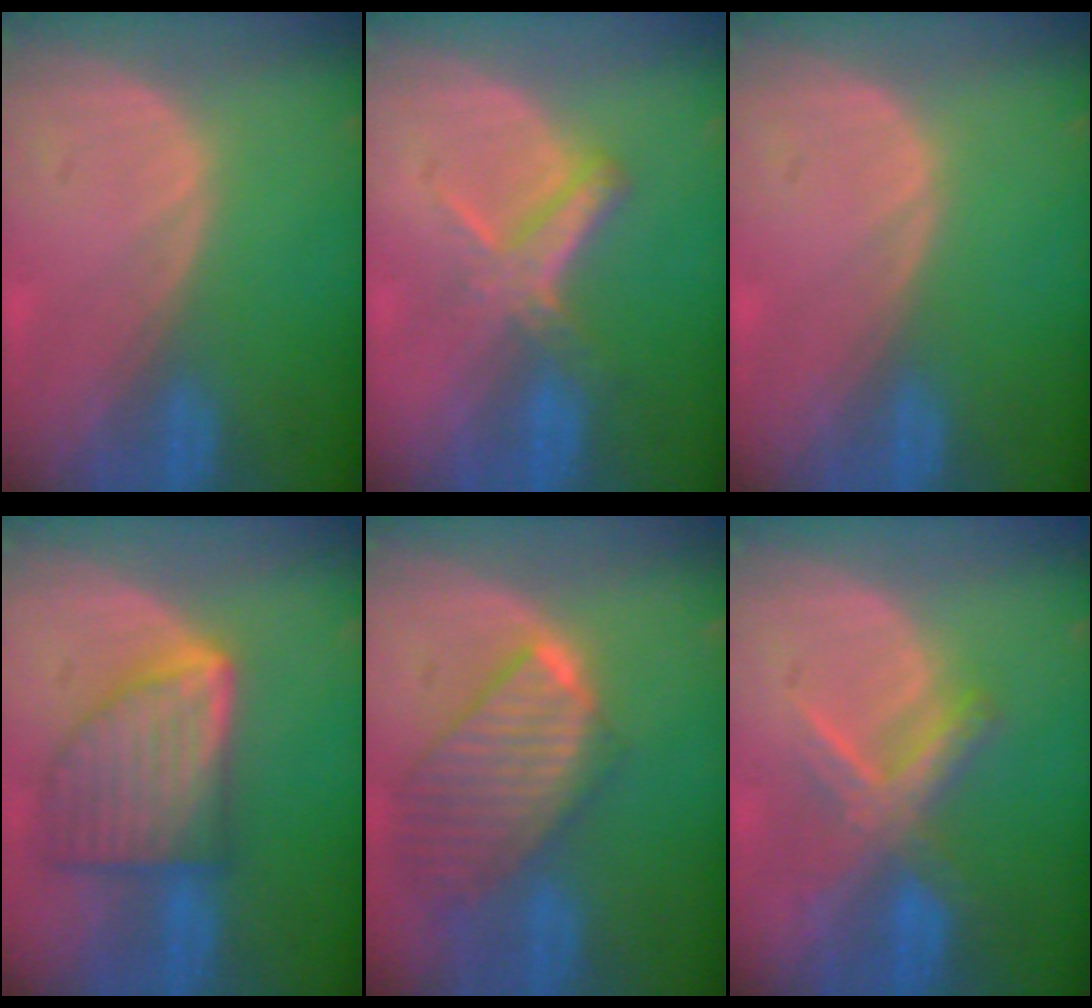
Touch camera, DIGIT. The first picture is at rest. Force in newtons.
{"total": 5.6, "press": 5.2, "slide": 2.2}
{"total": 0.0}
{"total": 9.3, "press": 9.3, "slide": 0.5}
{"total": 9.7, "press": 8.4, "slide": 4.9}
{"total": 6.3, "press": 6.2, "slide": 1.4}